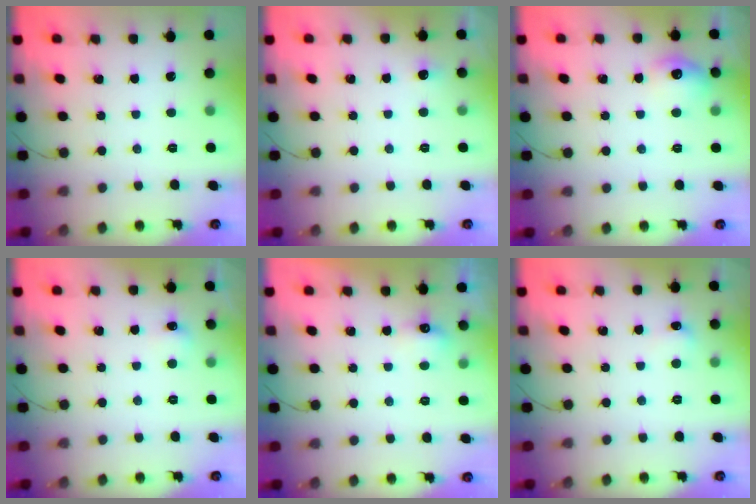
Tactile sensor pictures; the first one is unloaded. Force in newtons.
{"total": 3.2, "press": 2.9, "slide": 1.4}
{"total": 9.3, "press": 9.3, "slide": 0.3}
{"total": 4.3, "press": 4.1, "slide": 1.0}
{"total": 3.9, "press": 3.8, "slide": 1.0}
{"total": 4.8, "press": 4.6, "slide": 1.4}